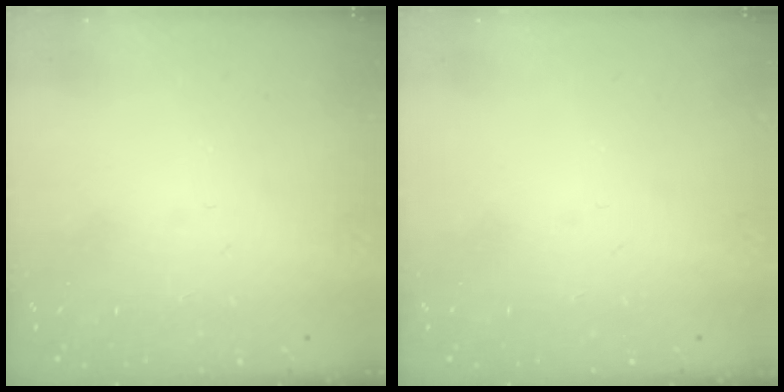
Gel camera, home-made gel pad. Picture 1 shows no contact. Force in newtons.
{"total": 0.0}